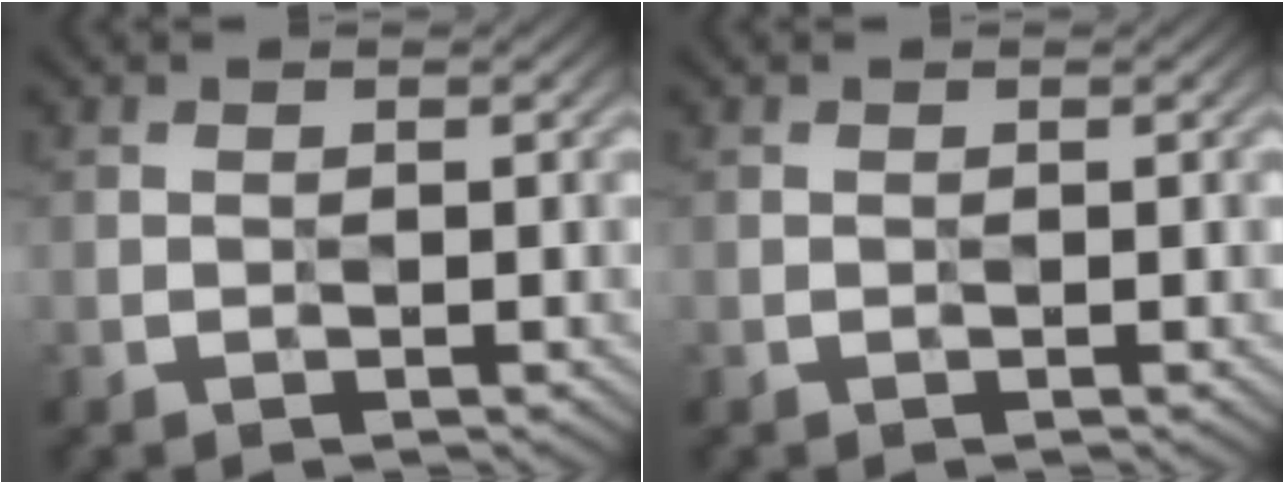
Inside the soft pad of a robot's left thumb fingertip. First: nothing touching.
{"total": 0.0}